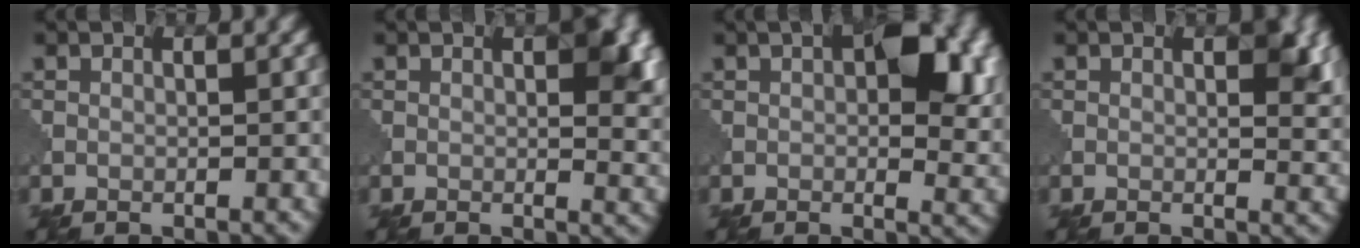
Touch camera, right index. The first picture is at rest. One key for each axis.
{"total": 5.5, "fx": 1.3, "fy": 2.4, "fz": 4.8, "tx": -0.045, "ty": -0.004, "tz": 0.019}
{"total": 8.6, "fx": 1.9, "fy": 4.5, "fz": 7.0, "tx": -0.084, "ty": -0.002, "tz": 0.027}
{"total": 3.9, "fx": 1.1, "fy": 1.7, "fz": 3.4, "tx": -0.035, "ty": -0.006, "tz": 0.016}